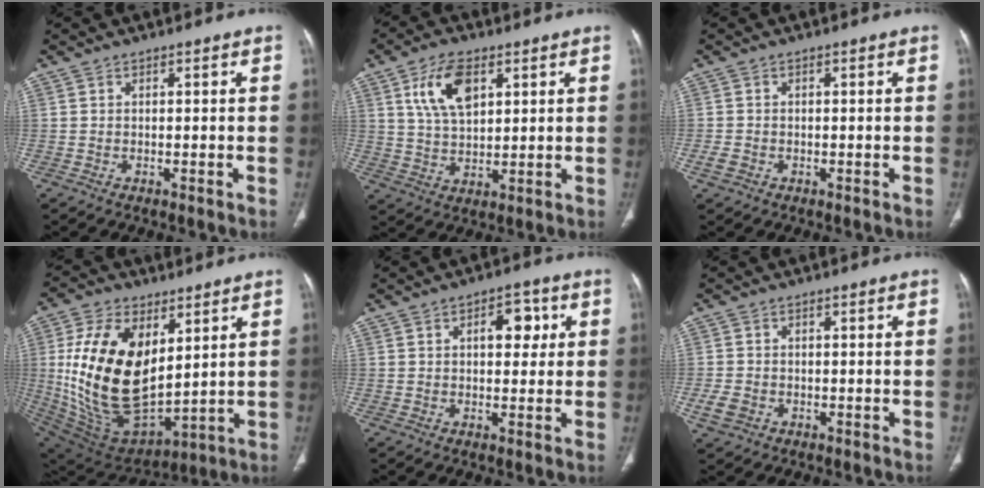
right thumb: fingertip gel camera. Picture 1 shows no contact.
{"total": 10.0, "force": [4.1, 5.4, 7.3], "torque": [-0.123, -0.013, 0.081]}
{"total": 2.0, "force": [-0.8, 1.6, 1.0], "torque": [-0.021, 0.002, -0.012]}
{"total": 23.9, "force": [4.8, 13.4, 19.1], "torque": [-0.356, -0.035, 0.105]}
{"total": 6.1, "force": [1.6, 3.6, 4.6], "torque": [-0.038, 0.004, 0.019]}
{"total": 3.4, "force": [-1.2, 2.7, 1.7], "torque": [-0.035, 0.004, -0.017]}